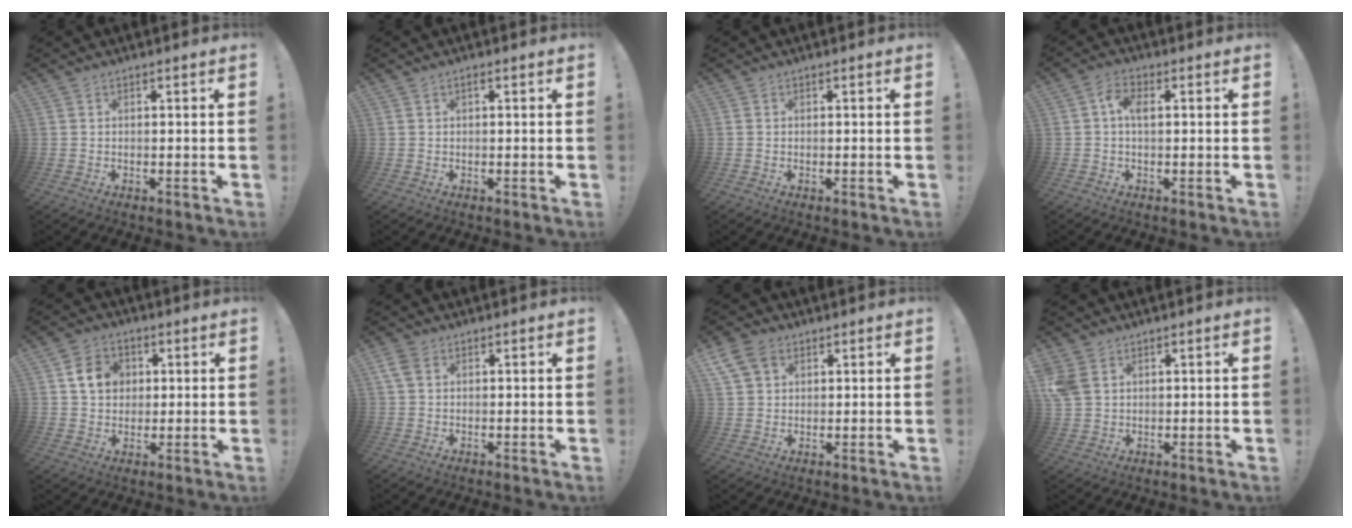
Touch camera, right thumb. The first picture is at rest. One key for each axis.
{"total": 0.5, "fx": 0.2, "fy": 0.3, "fz": 0.4, "tx": -0.011, "ty": 0.002, "tz": 0.004}
{"total": 0.0}
{"total": 4.6, "fx": 0.8, "fy": 2.4, "fz": 3.9, "tx": -0.068, "ty": 0.009, "tz": 0.012}
{"total": 9.0, "fx": 2.6, "fy": 7.6, "fz": 4.2, "tx": -0.061, "ty": 0.002, "tz": 0.053}
{"total": 4.1, "fx": 1.5, "fy": 2.8, "fz": 2.5, "tx": -0.052, "ty": 0.001, "tz": 0.030}
{"total": 8.2, "fx": 4.2, "fy": 5.9, "fz": 3.9, "tx": -0.063, "ty": -0.010, "tz": 0.086}
{"total": 5.9, "fx": 2.5, "fy": 4.2, "fz": 3.3, "tx": -0.069, "ty": -0.005, "tz": 0.050}